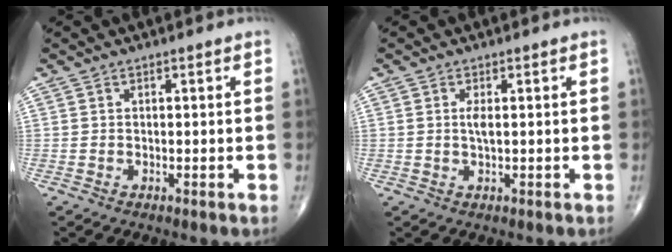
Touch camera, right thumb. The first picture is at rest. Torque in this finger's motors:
{"motor_torque": [2.12, 2.06, 0.60, -0.09, 0.02]}